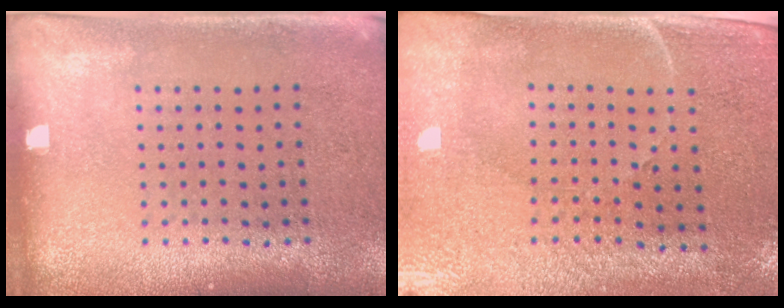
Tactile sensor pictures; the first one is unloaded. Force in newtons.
{"total": 3.3, "press": 3.0, "slide": 1.3}